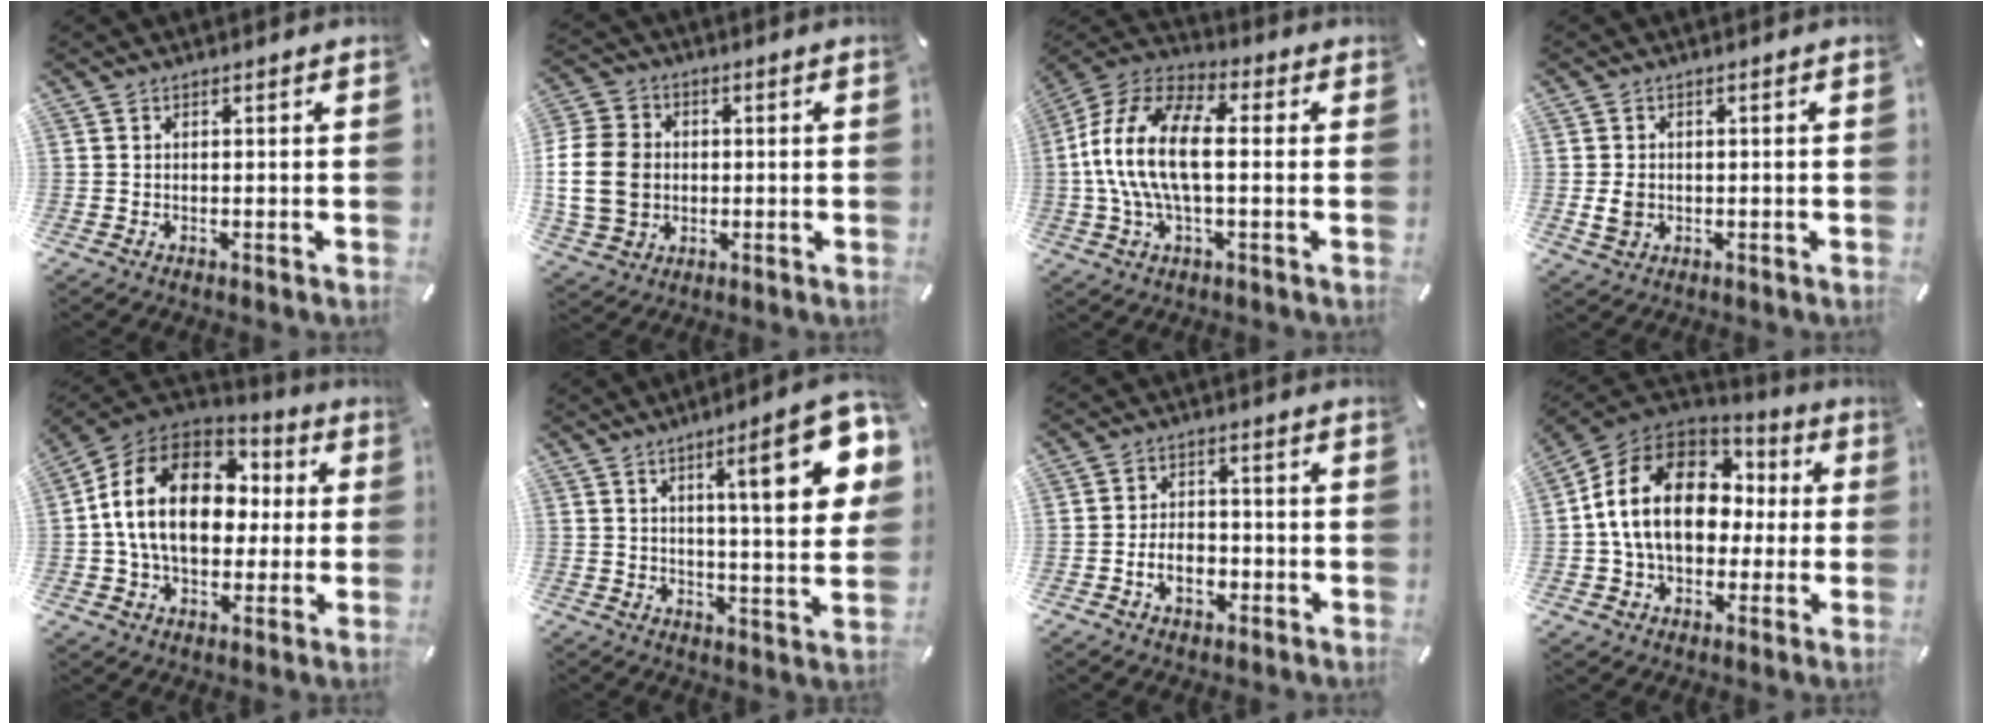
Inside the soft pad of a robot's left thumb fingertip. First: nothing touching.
{"total": 12.9, "force": [-0.5, 11.0, 6.8], "torque": [-0.143, 0.016, -0.009]}
{"total": 15.9, "force": [-0.5, 7.9, 13.8], "torque": [-0.295, 0.001, -0.013]}
{"total": 3.1, "force": [-0.5, 2.6, 1.6], "torque": [-0.029, -0.001, -0.012]}
{"total": 20.0, "force": [2.1, 14.6, 13.6], "torque": [-0.265, 0.014, 0.035]}
{"total": 18.6, "force": [7.1, 4.2, 16.6], "torque": [-0.243, -0.030, 0.097]}
{"total": 6.7, "force": [-2.3, 4.7, 4.2], "torque": [-0.083, 0.012, -0.041]}
{"total": 17.9, "force": [1.3, 13.7, 11.4], "torque": [-0.226, 0.012, 0.027]}